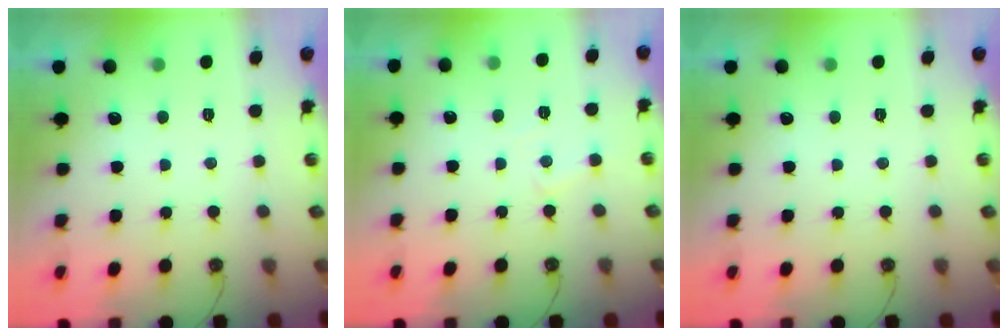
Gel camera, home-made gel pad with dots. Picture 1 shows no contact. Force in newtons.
{"total": 4.8, "press": 4.8, "slide": 0.7}
{"total": 0.0}